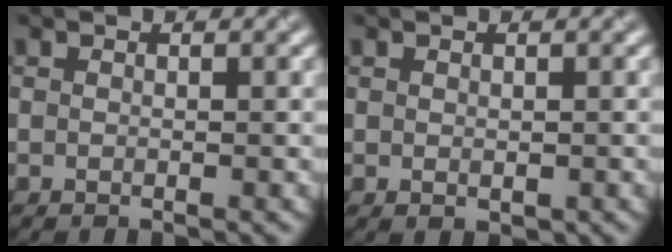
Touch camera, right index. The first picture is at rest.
{"total": 0.6, "force": [0.1, 0.4, 0.5], "torque": [-0.006, -0.002, 0.007]}